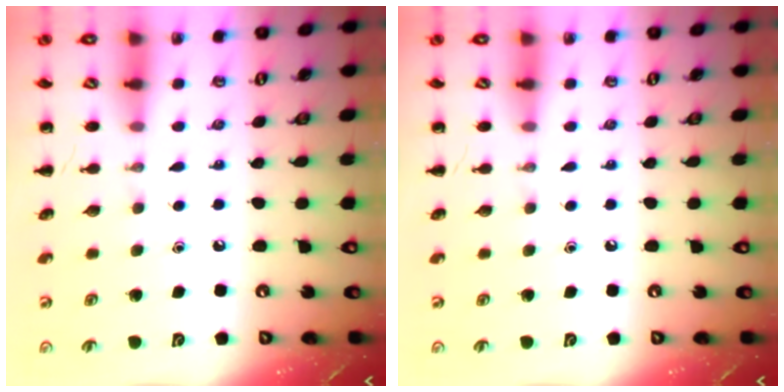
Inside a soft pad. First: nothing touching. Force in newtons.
{"total": 0.0}